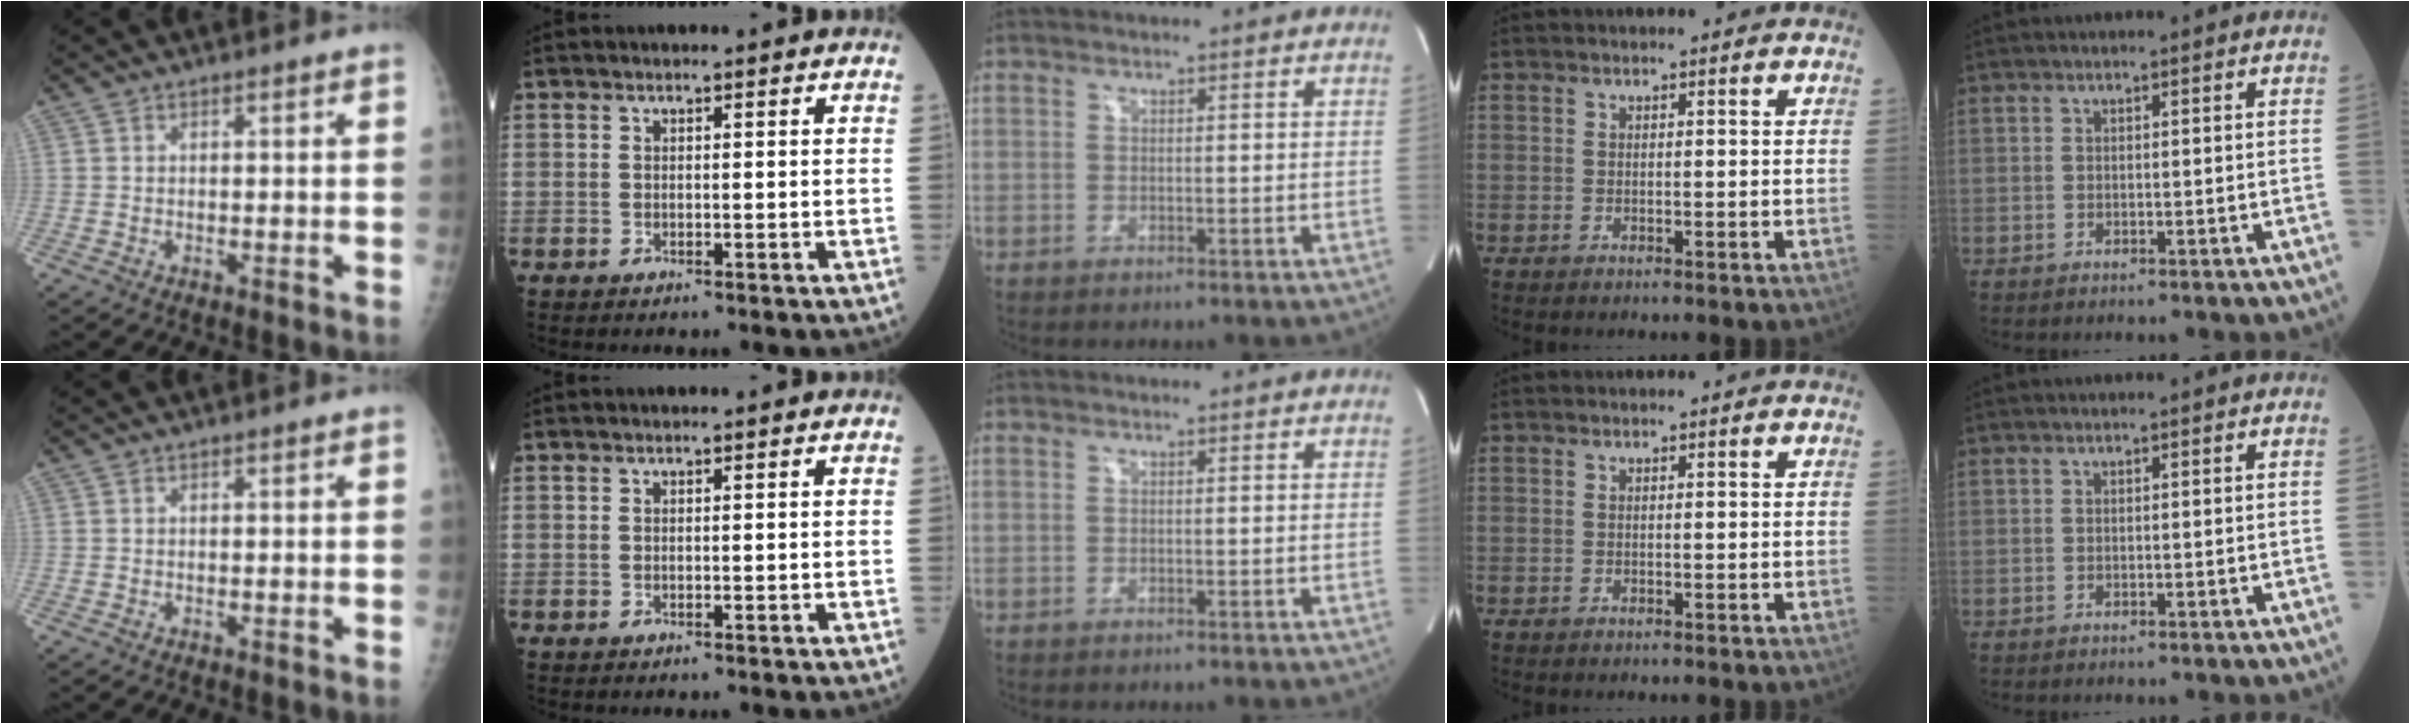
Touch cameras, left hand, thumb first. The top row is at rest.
{}